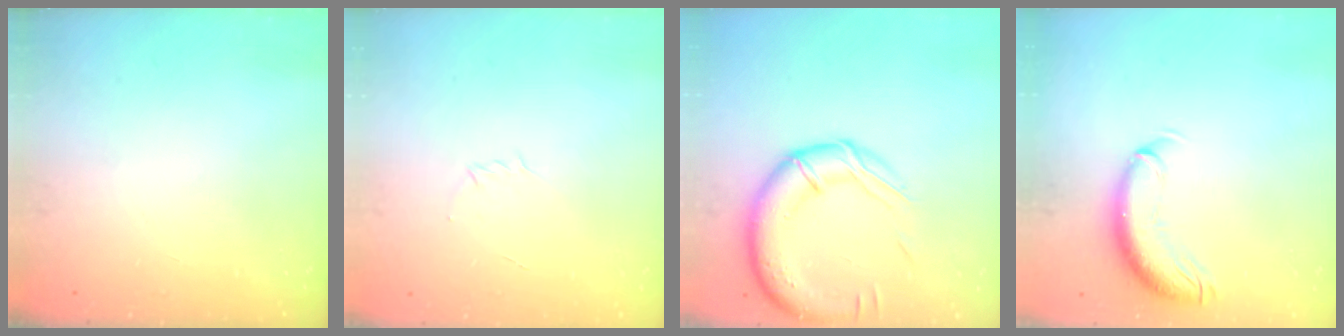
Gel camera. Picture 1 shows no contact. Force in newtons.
{"total": 2.9, "press": 2.8, "slide": 0.8}
{"total": 16.5, "press": 16.2, "slide": 2.9}
{"total": 10.6, "press": 10.4, "slide": 2.2}